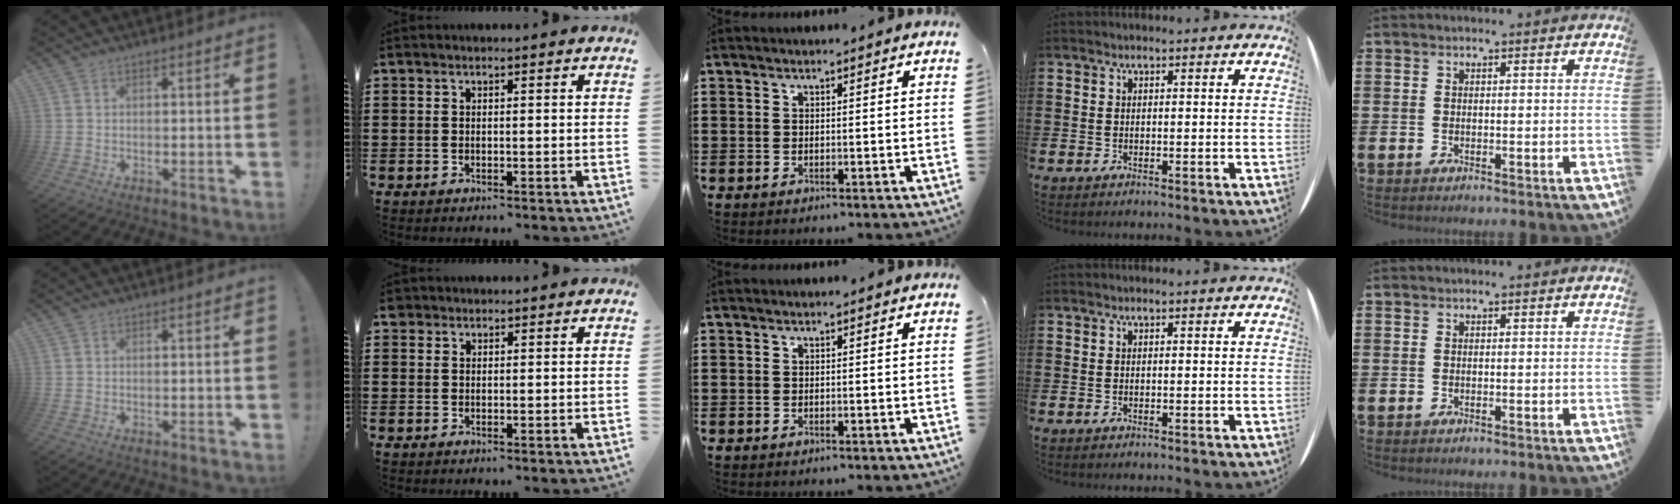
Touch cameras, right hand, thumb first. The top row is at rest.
{"index": {"total": 1.1, "force": [0.8, 0.7, -0.1], "torque": [-0.002, 0.004, 0.015]}}